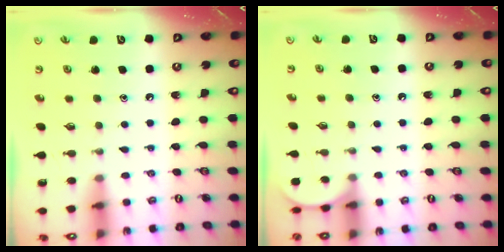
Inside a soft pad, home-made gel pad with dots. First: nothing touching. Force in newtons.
{"total": 0.9, "press": 0.9, "slide": 0.2}